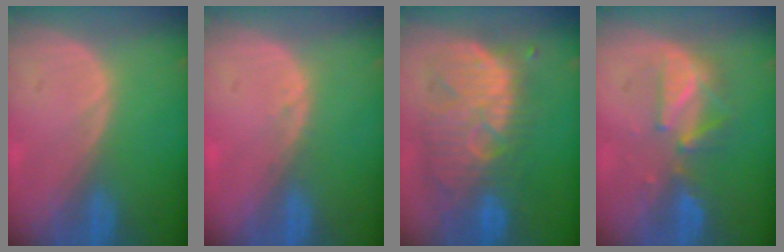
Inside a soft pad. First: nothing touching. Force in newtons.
{"total": 1.0, "press": 0.9, "slide": 0.3}
{"total": 11.5, "press": 10.9, "slide": 3.7}
{"total": 5.7, "press": 5.7, "slide": 0.6}